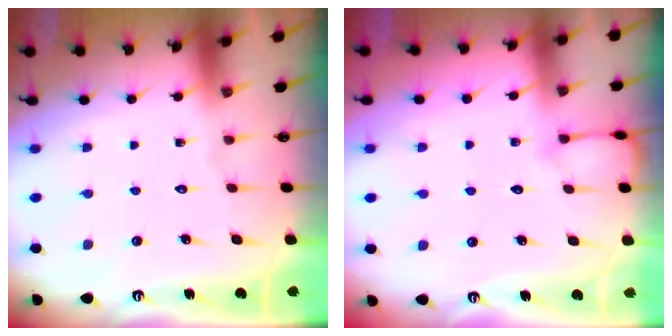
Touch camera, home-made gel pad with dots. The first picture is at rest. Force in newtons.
{"total": 4.3, "press": 4.2, "slide": 0.6}